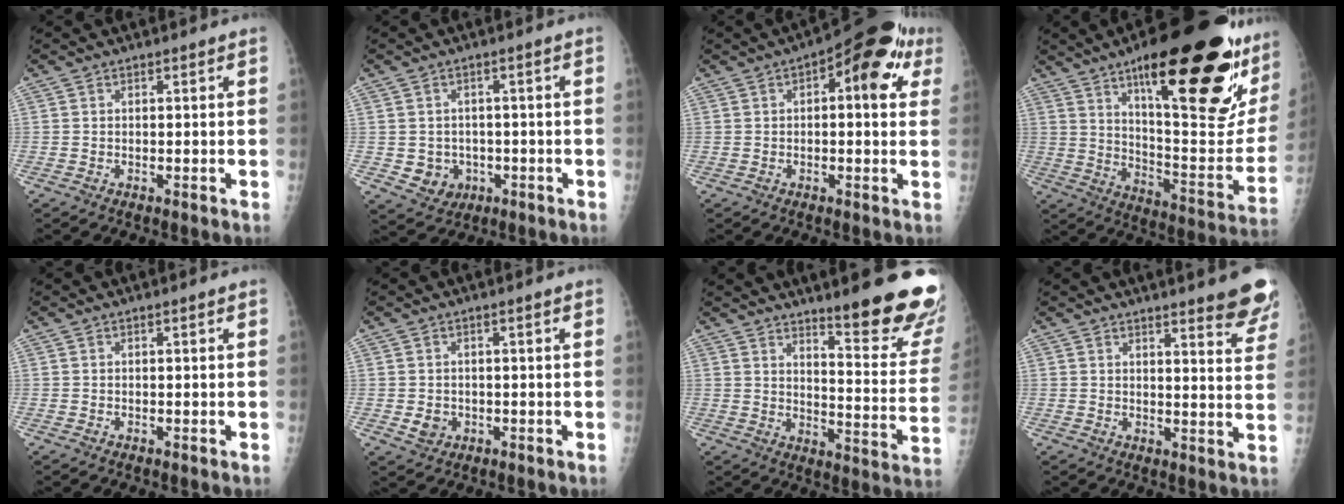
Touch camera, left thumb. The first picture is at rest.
{"total": 5.1, "force": [-1.1, 4.6, 1.8], "torque": [-0.005, 0.009, -0.005]}
{"total": 12.7, "force": [4.2, 5.1, 10.8], "torque": [-0.109, 0.018, 0.045]}
{"total": 34.4, "force": [17.0, 9.2, 28.5], "torque": [-0.317, -0.043, 0.267]}
{"total": 0.0}
{"total": 2.6, "force": [-0.4, 2.2, 1.3], "torque": [-0.014, 0.001, 0.000]}
{"total": 19.3, "force": [13.5, 3.0, 13.4], "torque": [-0.146, -0.104, 0.183]}
{"total": 9.4, "force": [7.2, 1.5, 5.9], "torque": [-0.047, -0.043, 0.078]}